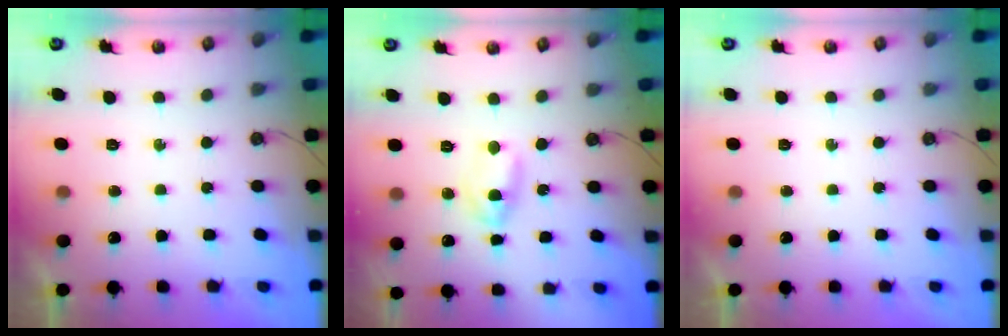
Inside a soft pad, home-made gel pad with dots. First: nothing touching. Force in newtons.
{"total": 4.7, "press": 4.7, "slide": 0.3}
{"total": 0.0}